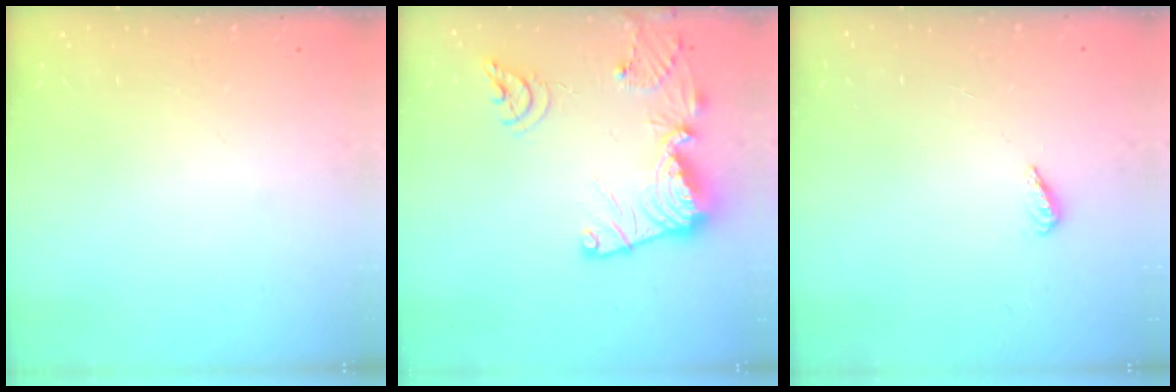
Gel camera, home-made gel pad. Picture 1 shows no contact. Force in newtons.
{"total": 16.7, "press": 16.7, "slide": 1.2}
{"total": 2.1, "press": 1.9, "slide": 0.8}